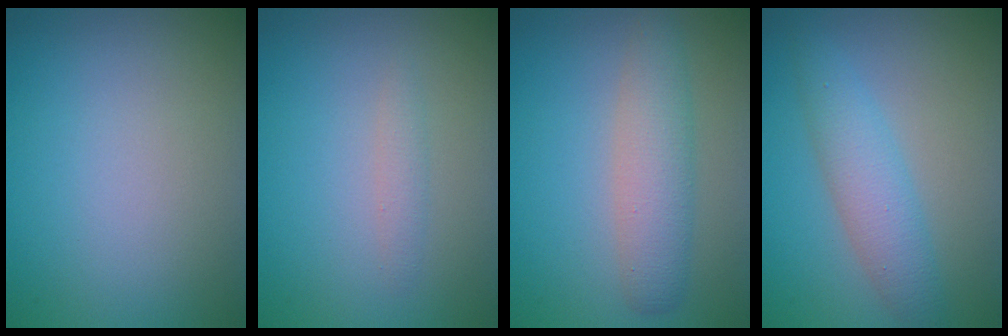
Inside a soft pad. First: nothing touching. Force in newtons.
{"total": 1.0, "press": 1.0, "slide": 0.0}
{"total": 3.6, "press": 3.6, "slide": 0.1}
{"total": 3.6, "press": 3.6, "slide": 0.0}